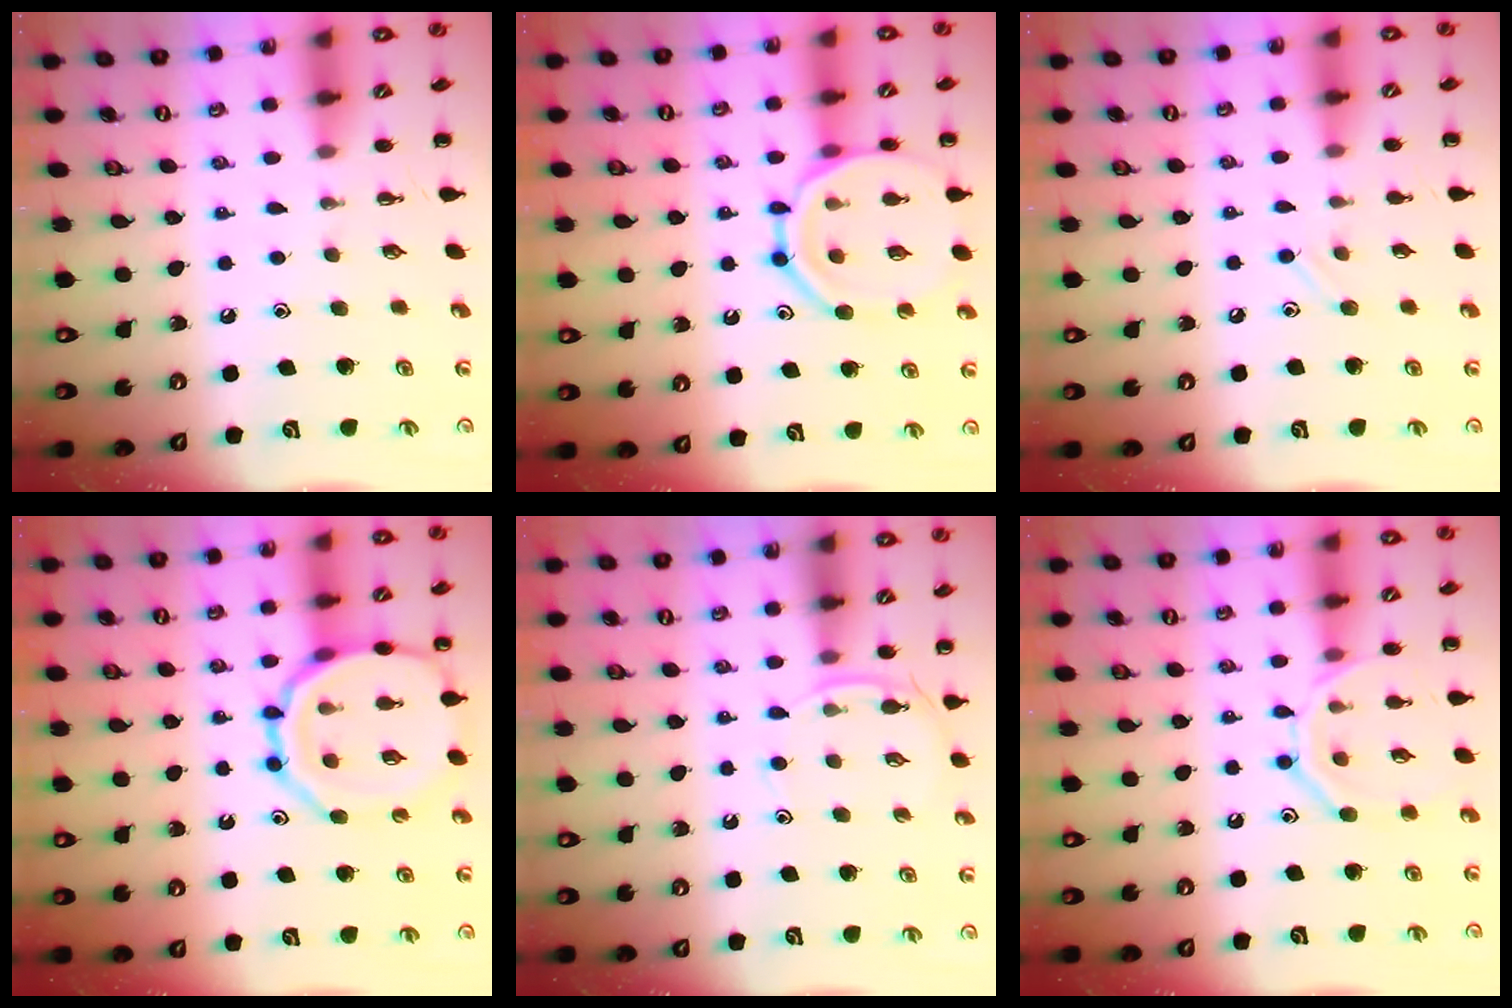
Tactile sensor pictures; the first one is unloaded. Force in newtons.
{"total": 14.9, "press": 14.7, "slide": 1.9}
{"total": 4.7, "press": 4.5, "slide": 1.5}
{"total": 15.1, "press": 14.9, "slide": 1.9}
{"total": 4.9, "press": 4.8, "slide": 1.2}
{"total": 11.4, "press": 11.3, "slide": 1.3}